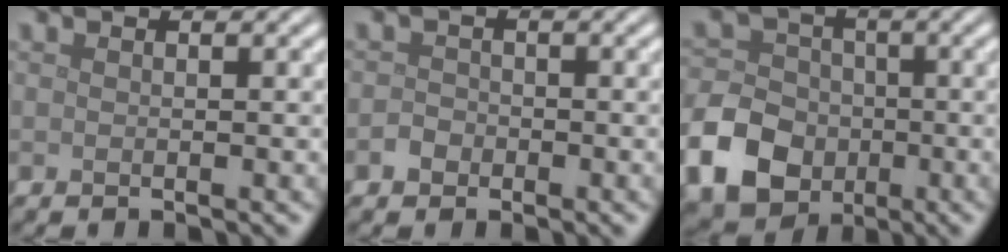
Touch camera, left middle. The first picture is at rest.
{"total": 1.3, "force": [-0.6, 1.1, 0.4], "torque": [-0.001, 0.002, -0.014]}
{"total": 9.0, "force": [-3.5, 7.0, 4.3], "torque": [-0.092, -0.017, -0.084]}